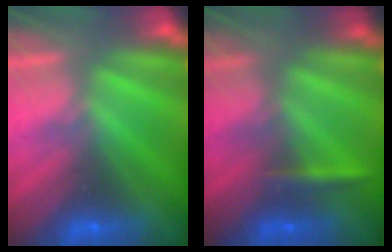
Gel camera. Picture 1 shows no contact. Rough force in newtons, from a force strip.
{"total": 2.3}